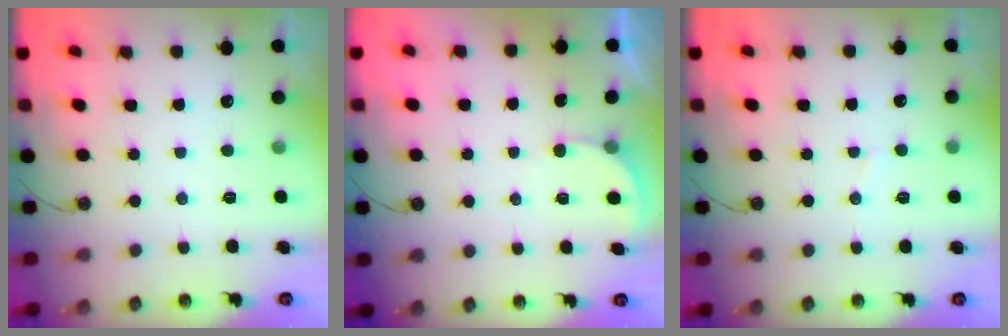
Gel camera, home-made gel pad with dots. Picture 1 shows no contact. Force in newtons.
{"total": 2.7, "press": 2.7, "slide": 0.3}
{"total": 3.0, "press": 3.0, "slide": 0.3}